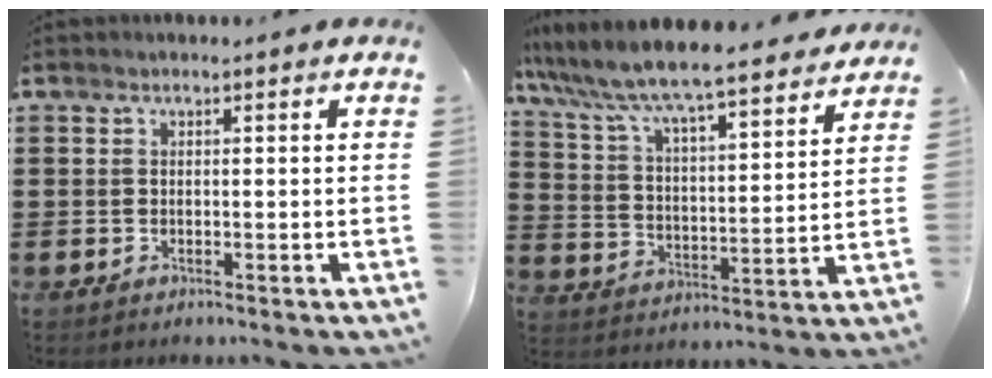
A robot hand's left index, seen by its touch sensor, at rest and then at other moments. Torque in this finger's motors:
{"motor_torque": [2.14, 0.00, 1.05, 0.21]}